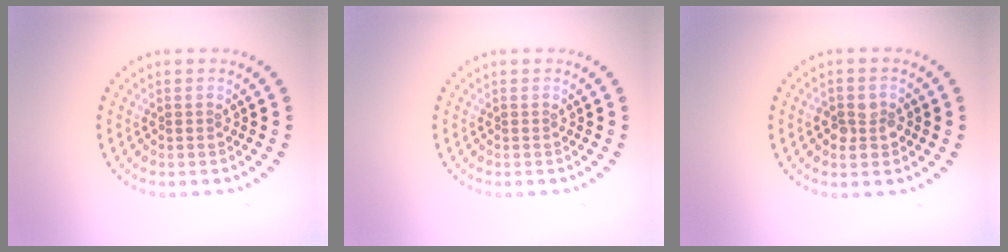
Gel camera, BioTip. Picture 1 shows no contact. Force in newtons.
{"total": 0.0}
{"total": 2.6, "press": 2.5, "slide": 0.5}